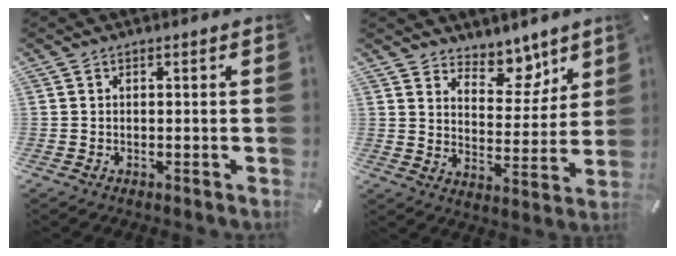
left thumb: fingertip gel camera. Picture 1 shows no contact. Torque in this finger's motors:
{"motor_torque": [0.71, -0.49, 0.14, -0.05, 0.00]}